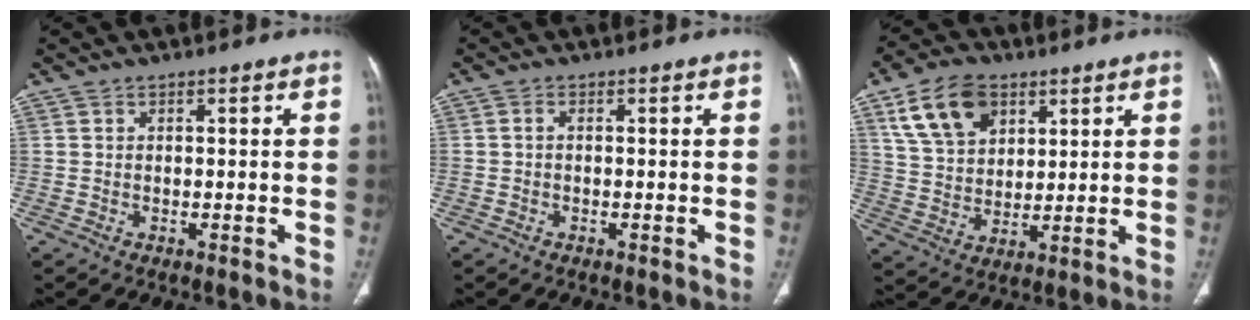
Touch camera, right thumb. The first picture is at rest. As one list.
[{"total": 0.7, "force": [-0.1, 0.4, 0.6], "torque": [-0.013, 0.001, -0.004]}, {"total": 13.1, "force": [6.4, 8.5, 7.6], "torque": [-0.119, -0.015, 0.125]}]